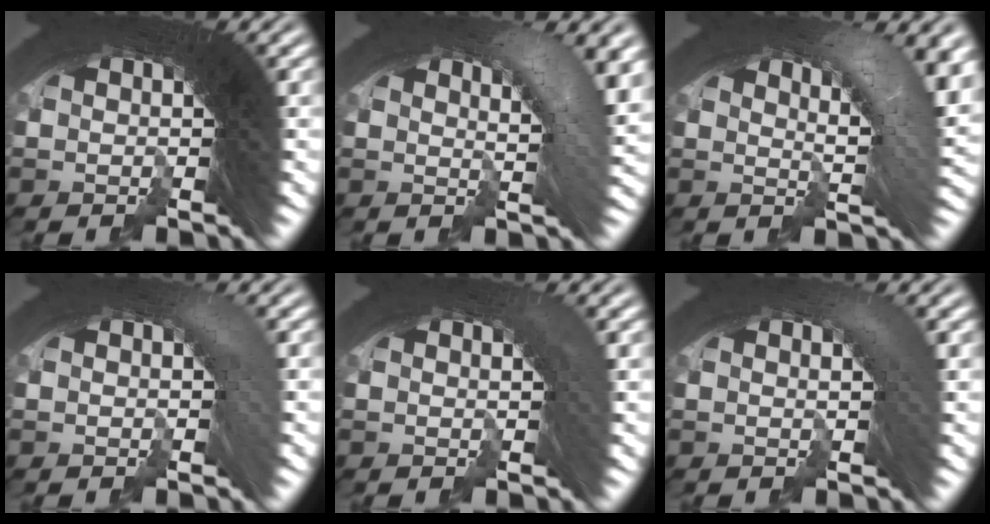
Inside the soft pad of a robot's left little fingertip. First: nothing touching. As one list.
[{"total": 5.6, "force": [1.2, 1.9, 5.1], "torque": [-0.064, 0.009, 0.011]}, {"total": 7.2, "force": [1.6, 2.5, 6.5], "torque": [-0.082, 0.013, 0.016]}, {"total": 1.3, "force": [-0.2, 0.3, 1.2], "torque": [-0.016, 0.002, -0.005]}, {"total": 1.5, "force": [0.2, 0.4, 1.5], "torque": [-0.016, 0.004, 0.002]}, {"total": 1.8, "force": [0.1, 0.5, 1.7], "torque": [-0.022, 0.004, -0.002]}]